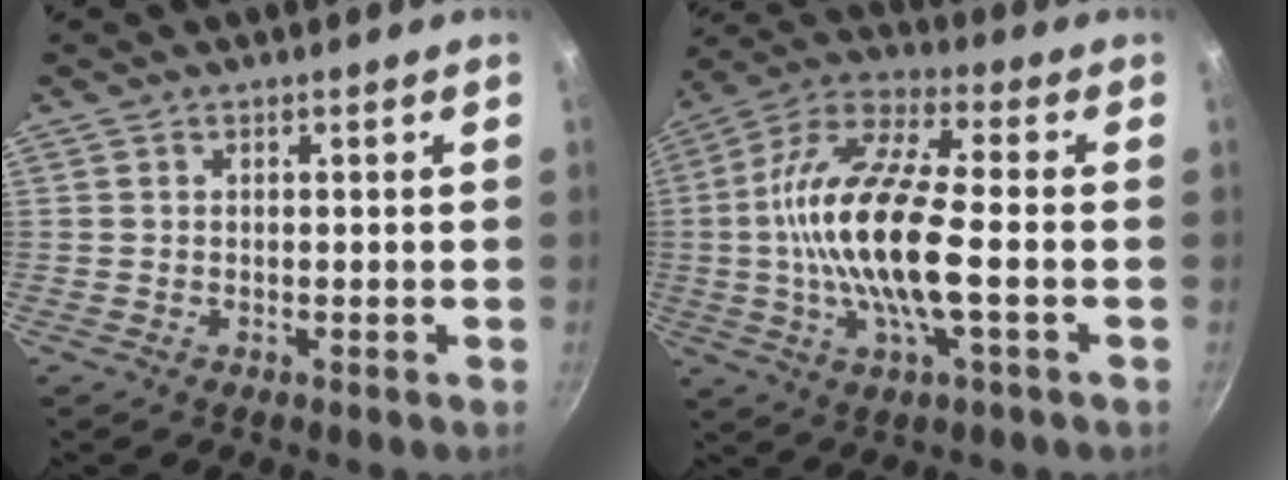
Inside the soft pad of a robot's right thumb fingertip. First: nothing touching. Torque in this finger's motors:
{"motor_torque": [1.97, 1.63, 2.04, -0.74, 0.33]}